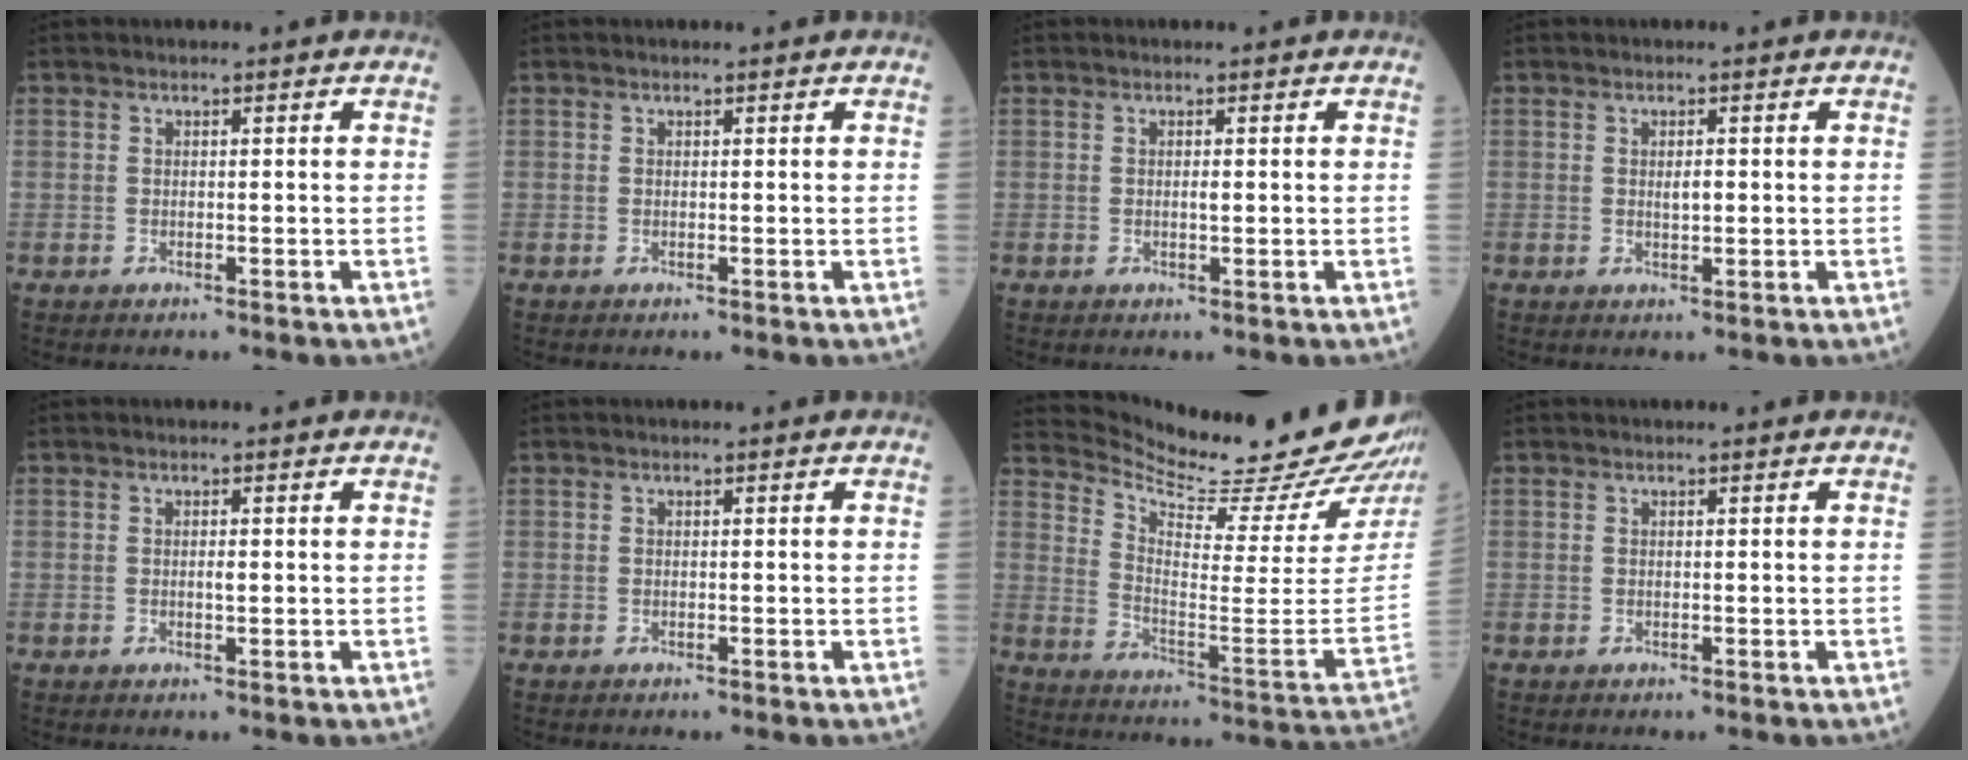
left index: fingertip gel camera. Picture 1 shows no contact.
{"total": 0.0}
{"total": 0.7, "force": [0.1, 0.2, 0.7], "torque": [-0.015, -0.002, 0.001]}
{"total": 1.5, "force": [0.2, 0.5, 1.4], "torque": [-0.025, 0.000, 0.006]}
{"total": 0.8, "force": [0.1, 0.2, 0.8], "torque": [-0.016, -0.002, 0.002]}
{"total": 0.0}
{"total": 22.9, "force": [21.2, 0.1, 8.9], "torque": [-0.156, -0.113, 0.292]}
{"total": 0.0}